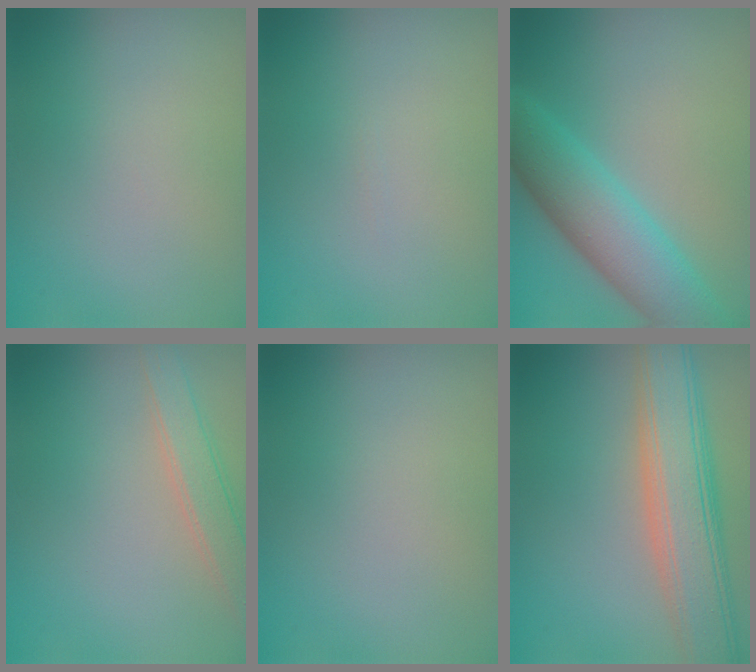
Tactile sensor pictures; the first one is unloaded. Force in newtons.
{"total": 0.0}
{"total": 7.0, "press": 7.0, "slide": 0.2}
{"total": 2.9, "press": 2.9, "slide": 0.2}
{"total": 0.0}
{"total": 7.8, "press": 7.8, "slide": 0.6}